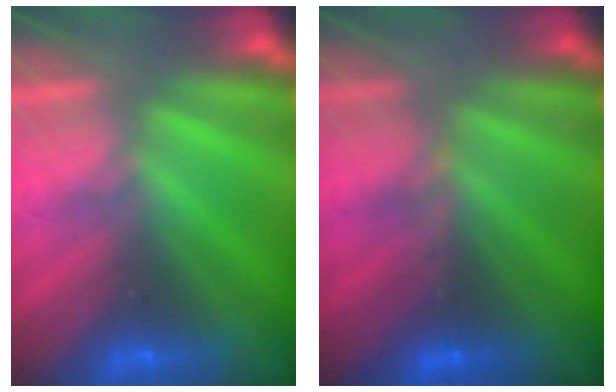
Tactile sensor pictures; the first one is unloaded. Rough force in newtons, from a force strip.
{"total": 2.9}